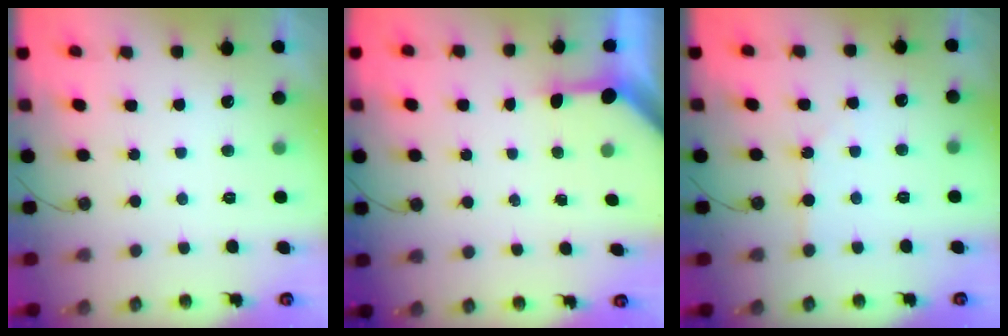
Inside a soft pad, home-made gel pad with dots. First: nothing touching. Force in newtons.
{"total": 3.4, "press": 3.4, "slide": 0.3}
{"total": 2.0, "press": 2.0, "slide": 0.4}